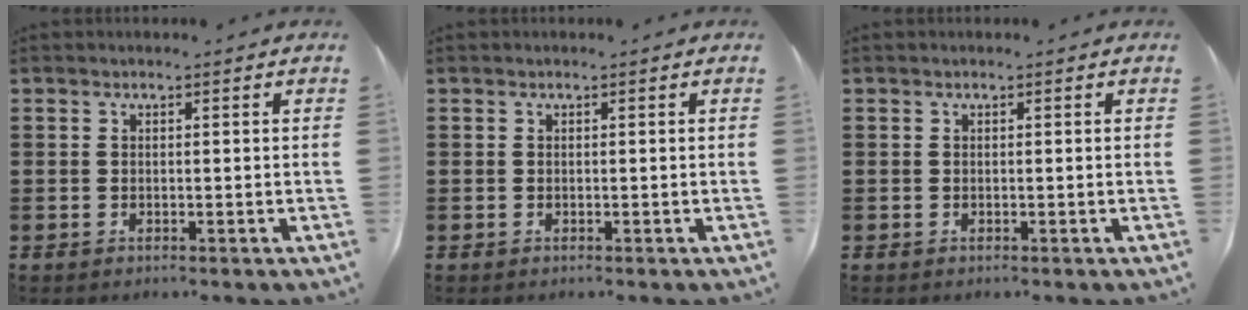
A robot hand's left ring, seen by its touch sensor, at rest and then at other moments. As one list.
[{"total": 0.0}, {"total": 0.0}]